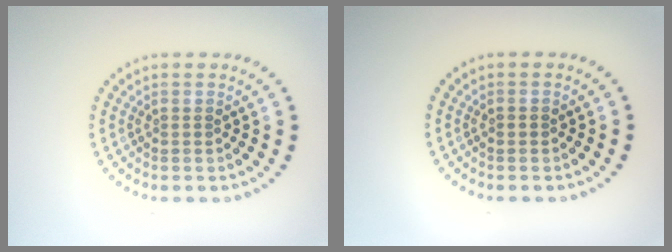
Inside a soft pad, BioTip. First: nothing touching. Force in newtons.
{"total": 0.7, "press": 0.7, "slide": 0.1}